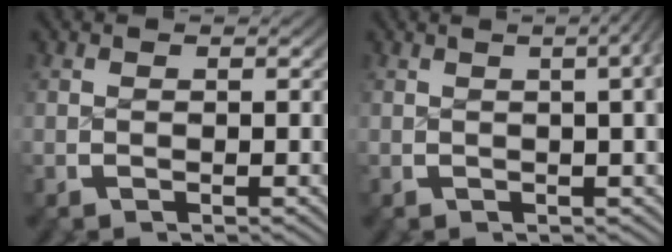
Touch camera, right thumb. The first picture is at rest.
{"total": 7.7, "force": [2.7, 3.7, 6.2], "torque": [-0.049, 0.039, 0.018]}